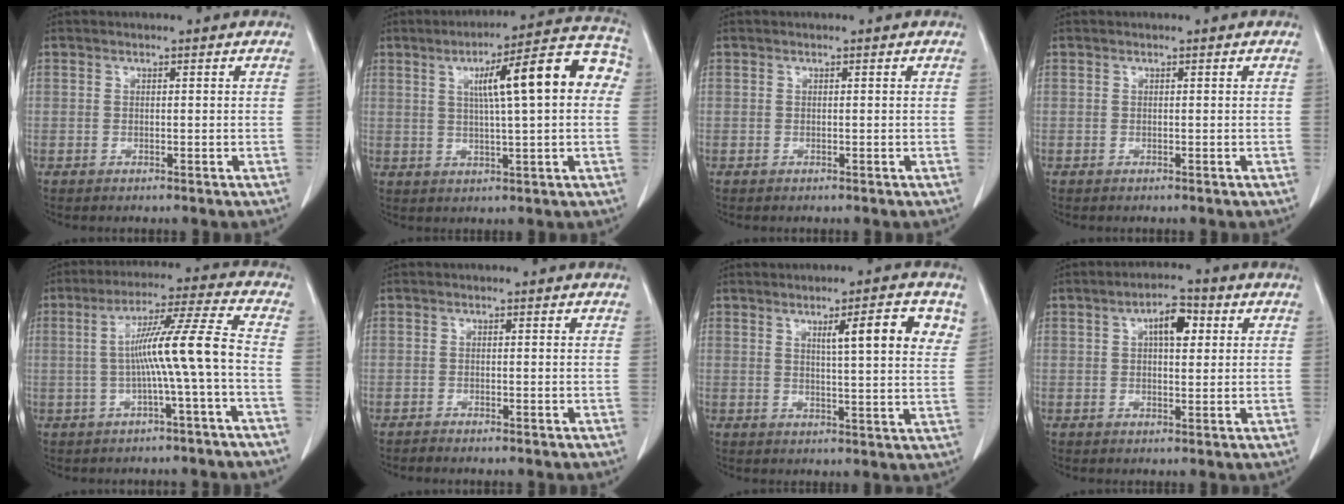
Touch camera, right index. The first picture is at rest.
{"total": 14.7, "force": [3.3, 1.9, 14.2], "torque": [-0.192, 0.038, 0.041]}
{"total": 0.0}
{"total": 0.0}
{"total": 9.7, "force": [-1.3, -1.3, 9.5], "torque": [-0.162, 0.020, -0.018]}
{"total": 1.0, "force": [-0.8, 0.1, 0.6], "torque": [-0.010, -0.002, -0.011]}
{"total": 8.8, "force": [4.1, 0.8, 7.8], "torque": [-0.104, 0.004, 0.053]}
{"total": 5.4, "force": [1.8, 2.2, 4.6], "torque": [-0.073, 0.012, 0.029]}